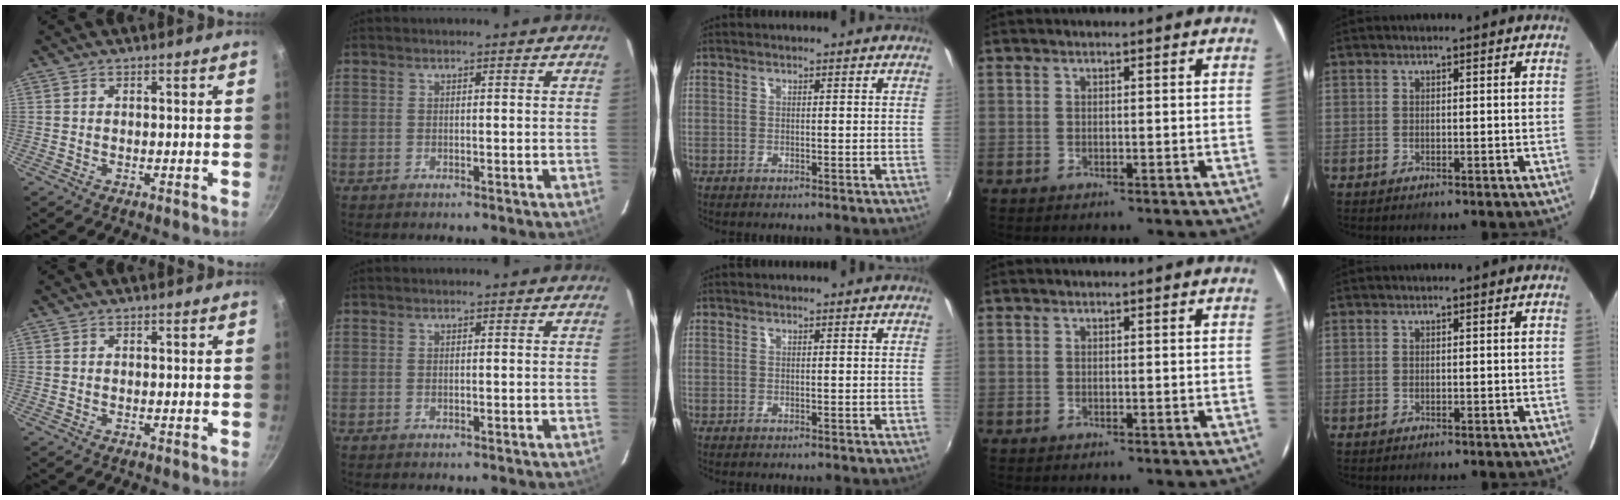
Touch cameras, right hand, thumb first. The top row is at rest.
{}